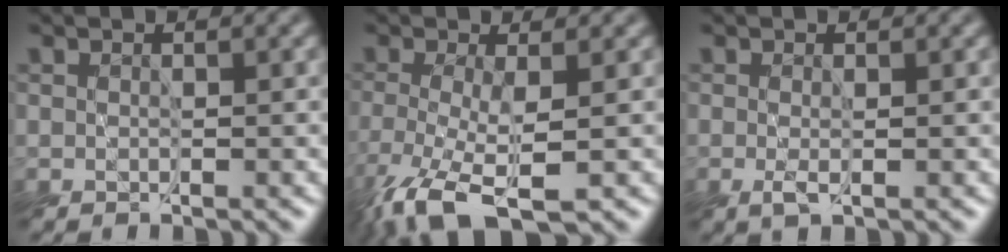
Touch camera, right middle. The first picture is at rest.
{"total": 5.5, "force": [-3.0, 1.3, 4.4], "torque": [-0.104, -0.017, -0.059]}
{"total": 0.8, "force": [-0.1, 0.3, 0.8], "torque": [-0.017, -0.004, -0.001]}